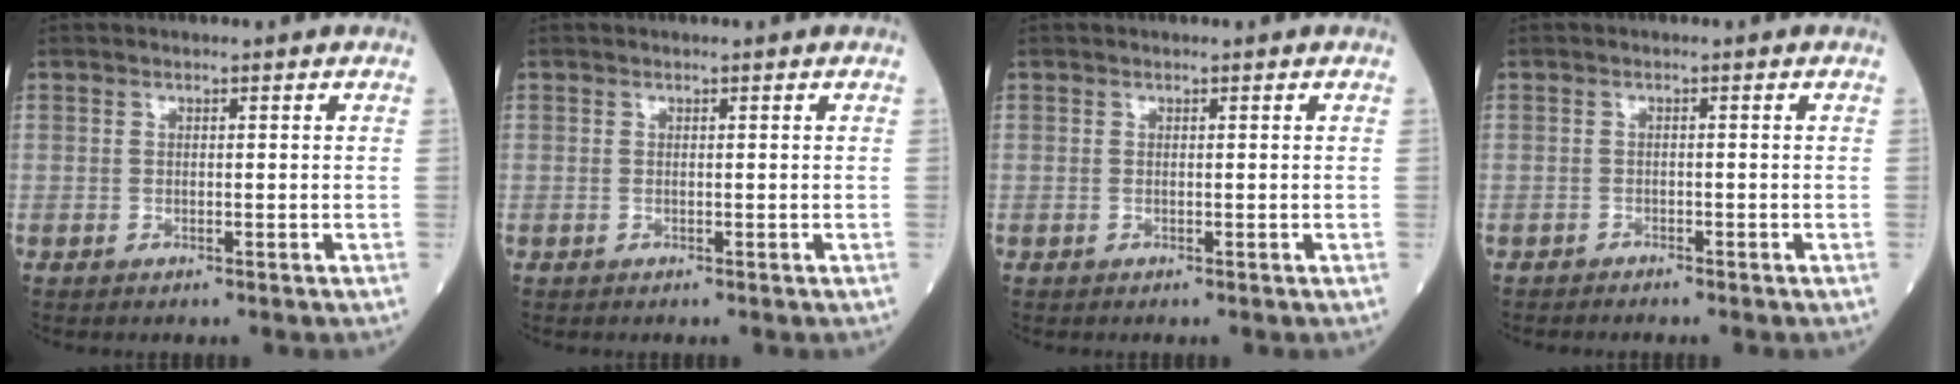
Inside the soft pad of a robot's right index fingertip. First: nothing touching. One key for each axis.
{"total": 0.0}
{"total": 0.0}
{"total": 1.5, "fx": -1.4, "fy": 0.4, "fz": 0.5, "tx": -0.011, "ty": -0.001, "tz": -0.018}